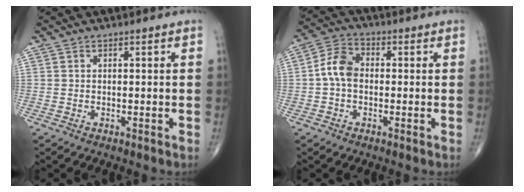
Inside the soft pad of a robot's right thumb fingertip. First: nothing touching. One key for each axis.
{"total": 6.5, "fx": -0.5, "fy": 4.5, "fz": 4.6, "tx": -0.083, "ty": 0.021, "tz": -0.021}